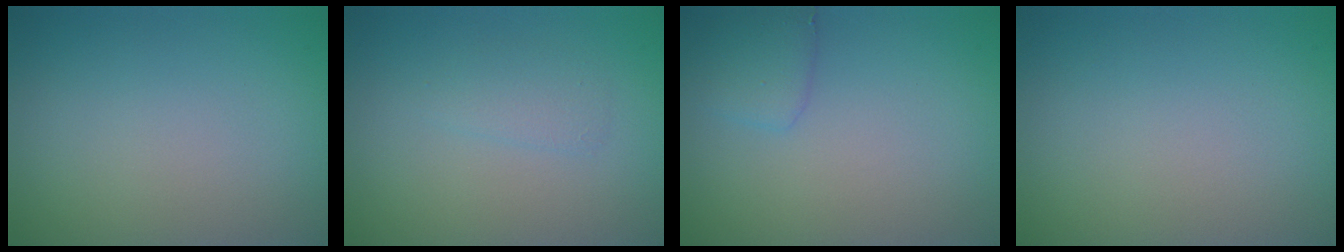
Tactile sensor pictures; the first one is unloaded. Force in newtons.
{"total": 1.3, "press": 1.3, "slide": 0.0}
{"total": 1.7, "press": 1.7, "slide": 0.1}
{"total": 0.0}